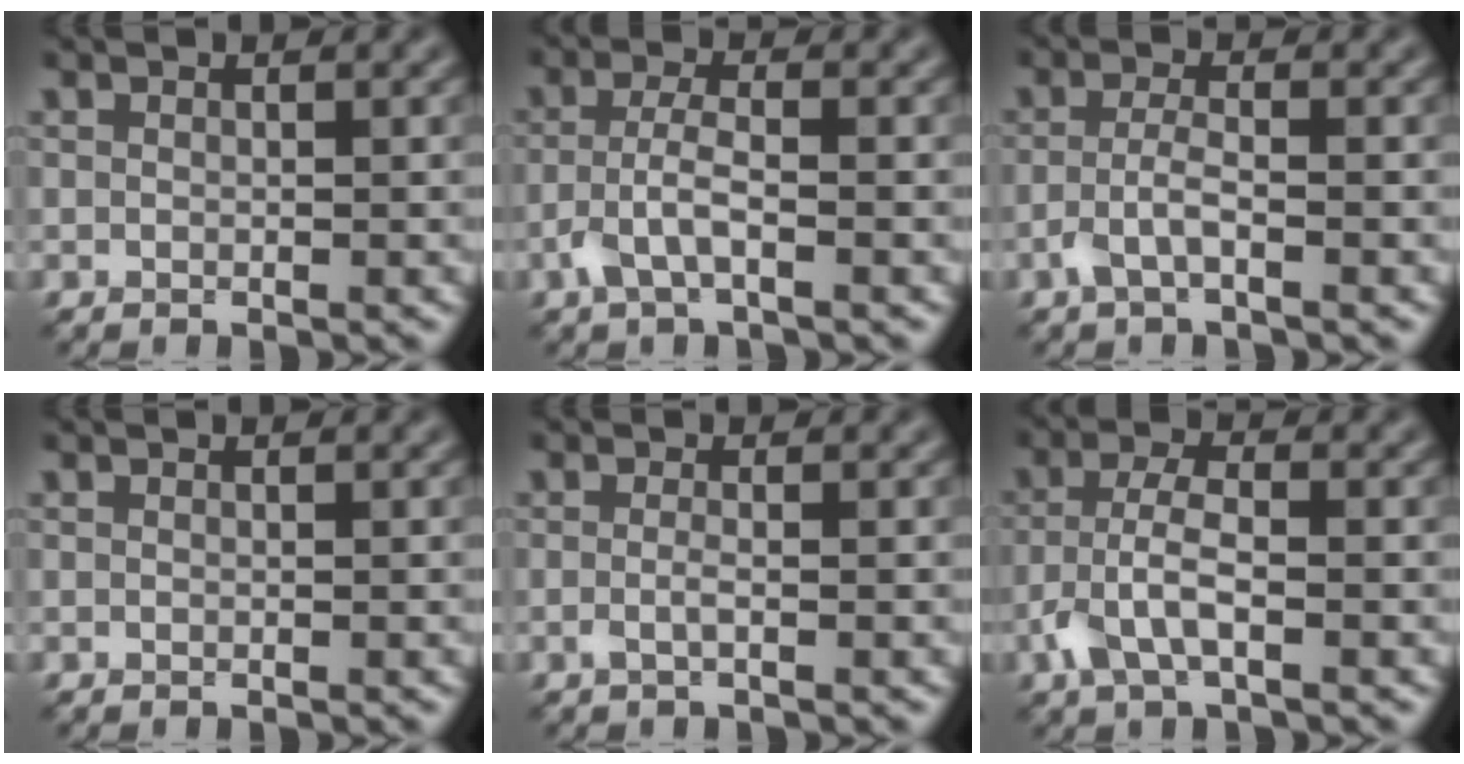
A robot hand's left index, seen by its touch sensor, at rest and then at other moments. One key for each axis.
{"total": 2.9, "fx": -1.3, "fy": 0.9, "fz": 2.4, "tx": -0.056, "ty": 0.004, "tz": -0.033}
{"total": 2.2, "fx": -1.1, "fy": 0.6, "fz": 1.9, "tx": -0.038, "ty": 0.005, "tz": -0.027}
{"total": 0.0}
{"total": 1.2, "fx": -0.3, "fy": 0.2, "fz": 1.1, "tx": -0.020, "ty": -0.004, "tz": -0.007}
{"total": 3.8, "fx": -1.5, "fy": 1.6, "fz": 3.1, "tx": -0.069, "ty": 0.003, "tz": -0.035}